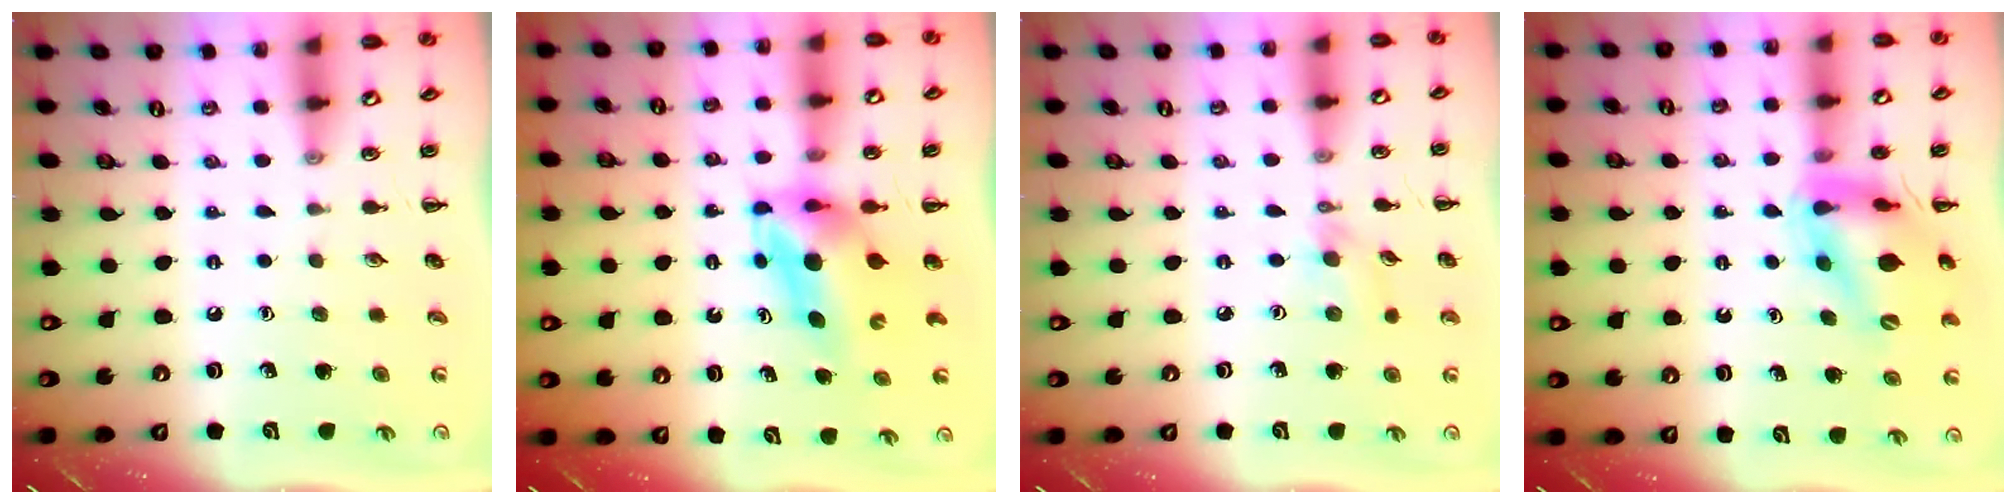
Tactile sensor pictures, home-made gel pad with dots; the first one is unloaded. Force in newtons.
{"total": 5.2, "press": 5.1, "slide": 1.0}
{"total": 3.5, "press": 3.2, "slide": 1.4}
{"total": 13.8, "press": 13.3, "slide": 3.7}